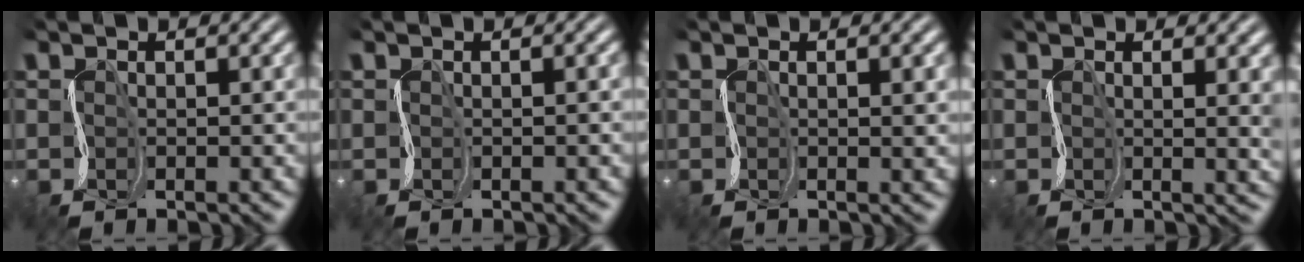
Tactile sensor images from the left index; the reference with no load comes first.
{"total": 1.7, "force": [0.0, 0.9, 1.5], "torque": [-0.011, 0.006, -0.006]}
{"total": 1.8, "force": [0.7, 0.5, 1.6], "torque": [-0.025, 0.009, 0.009]}
{"total": 4.3, "force": [1.0, 1.9, 3.8], "torque": [-0.028, 0.014, 0.011]}